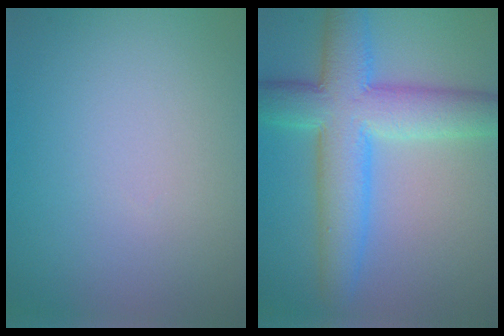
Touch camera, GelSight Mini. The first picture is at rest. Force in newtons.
{"total": 8.0, "press": 8.0, "slide": 0.3}